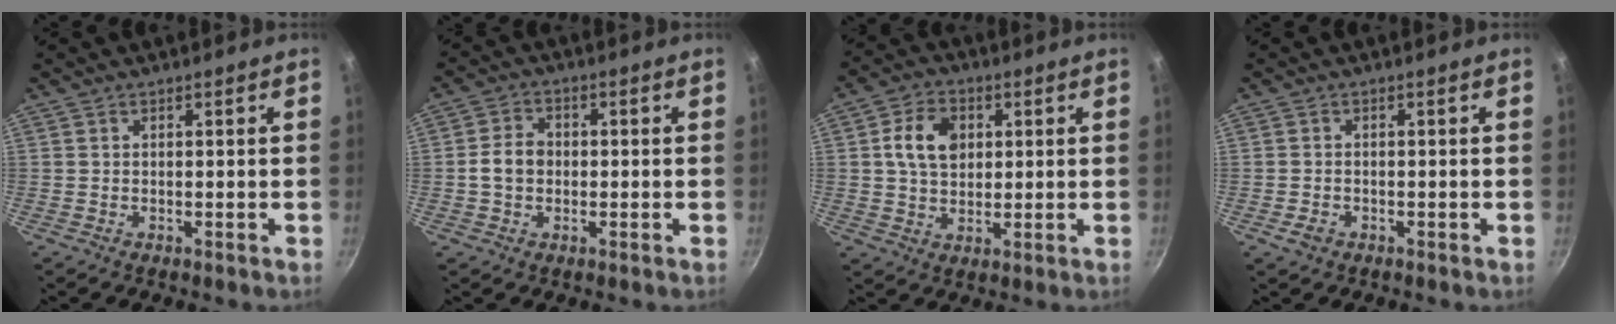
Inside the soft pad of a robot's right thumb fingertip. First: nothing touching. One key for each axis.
{"total": 3.9, "fx": 0.0, "fy": 3.4, "fz": 1.9, "tx": -0.016, "ty": 0.007, "tz": -0.005}
{"total": 9.0, "fx": 2.0, "fy": 6.6, "fz": 5.7, "tx": -0.082, "ty": 0.004, "tz": 0.030}
{"total": 2.2, "fx": -1.1, "fy": 1.6, "fz": 1.1, "tx": -0.018, "ty": 0.008, "tz": -0.018}